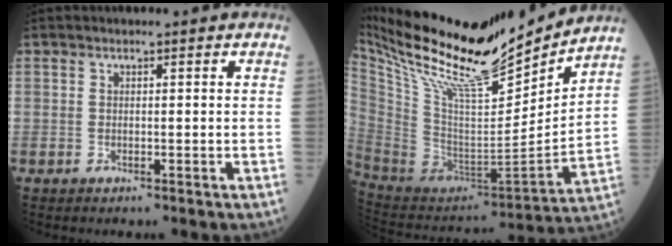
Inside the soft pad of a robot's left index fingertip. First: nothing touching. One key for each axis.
{"total": 26.6, "fx": 22.4, "fy": 3.9, "fz": 13.7, "tx": -0.255, "ty": -0.018, "tz": 0.380}